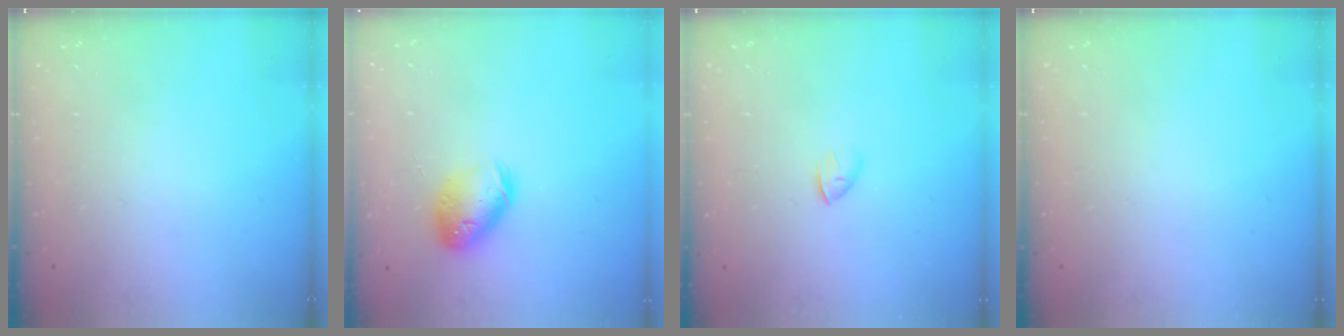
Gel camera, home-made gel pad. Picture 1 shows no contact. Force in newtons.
{"total": 12.4, "press": 12.3, "slide": 1.6}
{"total": 1.7, "press": 1.6, "slide": 0.6}
{"total": 0.0}